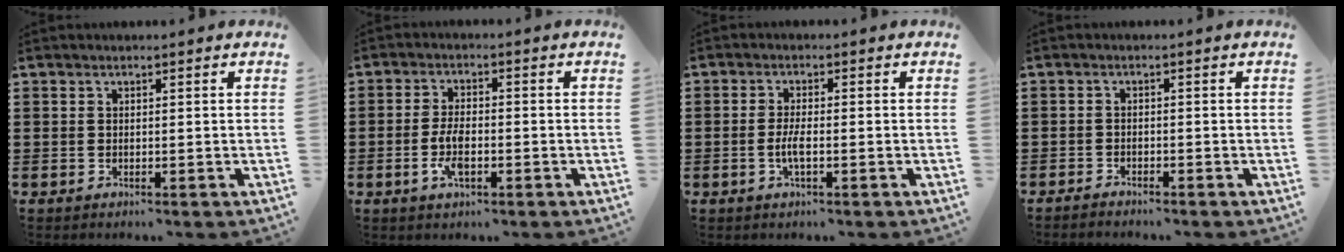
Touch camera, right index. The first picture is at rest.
{"total": 4.8, "force": [-1.5, 2.0, 4.1], "torque": [-0.092, 0.001, -0.033]}
{"total": 2.9, "force": [-0.8, 0.6, 2.7], "torque": [-0.062, -0.005, -0.019]}
{"total": 1.4, "force": [-1.3, 0.1, -0.1], "torque": [-0.003, 0.003, -0.029]}